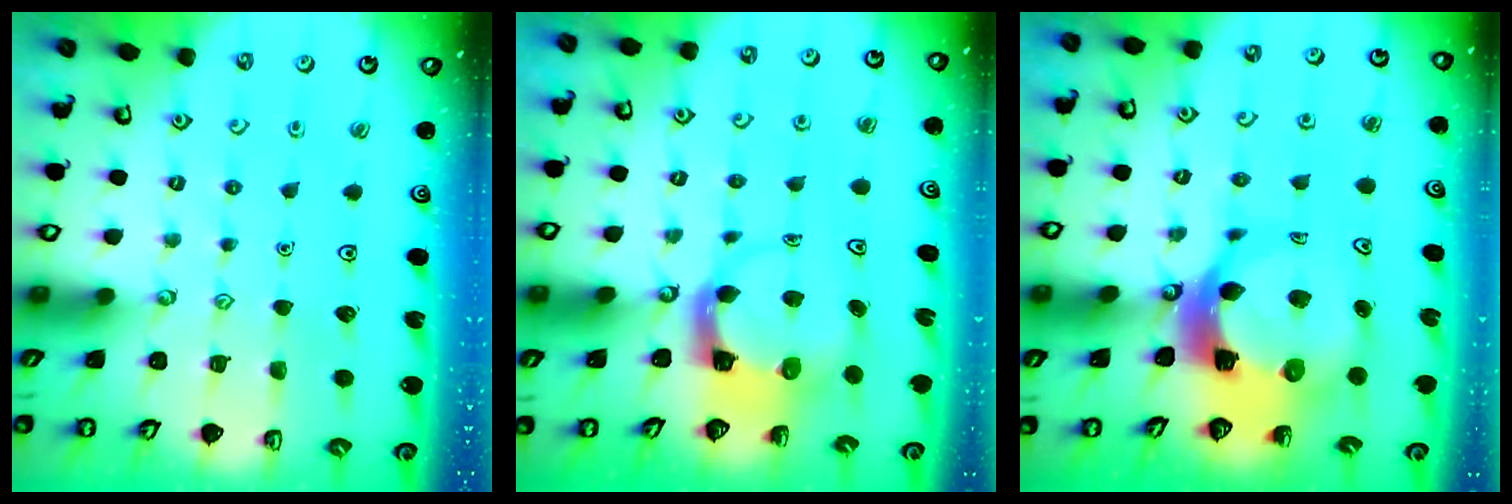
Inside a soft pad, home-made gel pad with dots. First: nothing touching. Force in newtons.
{"total": 3.7, "press": 3.7, "slide": 0.5}
{"total": 10.5, "press": 10.4, "slide": 1.3}